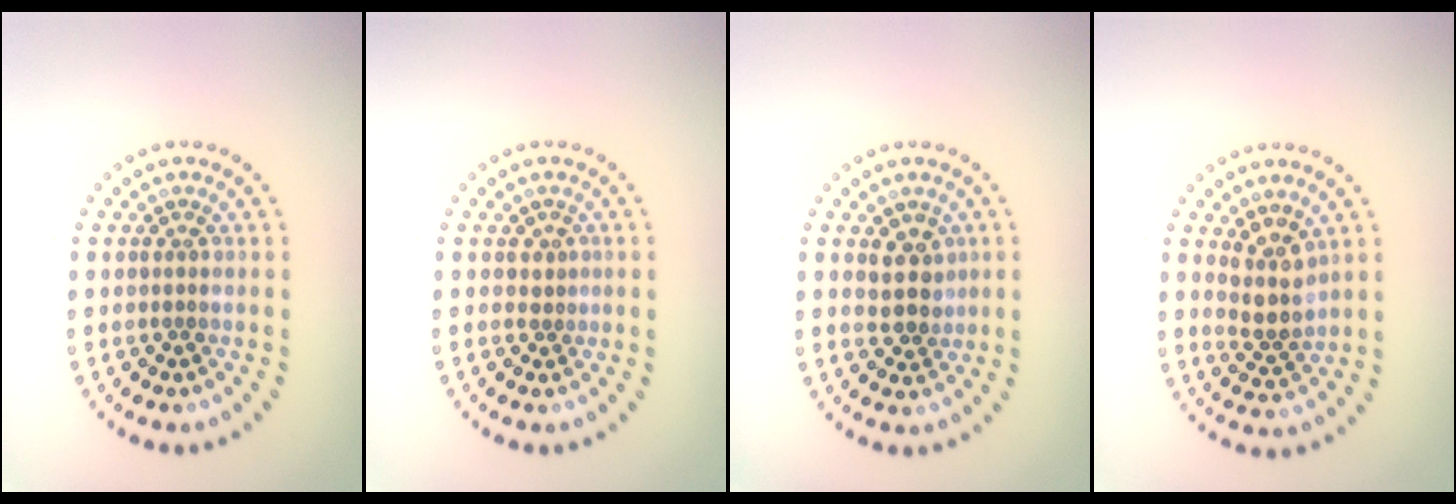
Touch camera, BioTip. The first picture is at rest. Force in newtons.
{"total": 0.6, "press": 0.2, "slide": 0.5}
{"total": 2.6, "press": 2.2, "slide": 1.3}
{"total": 2.9, "press": 2.2, "slide": 1.8}